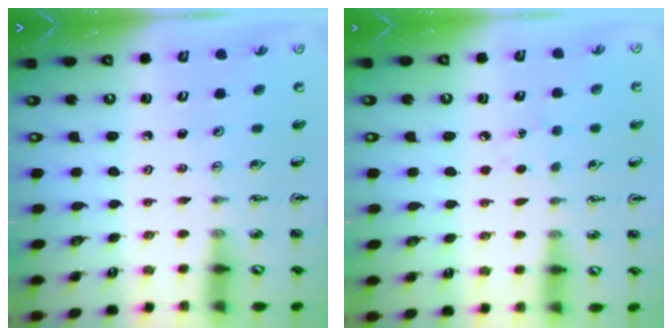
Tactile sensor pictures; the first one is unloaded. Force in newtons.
{"total": 5.1, "press": 5.1, "slide": 0.6}